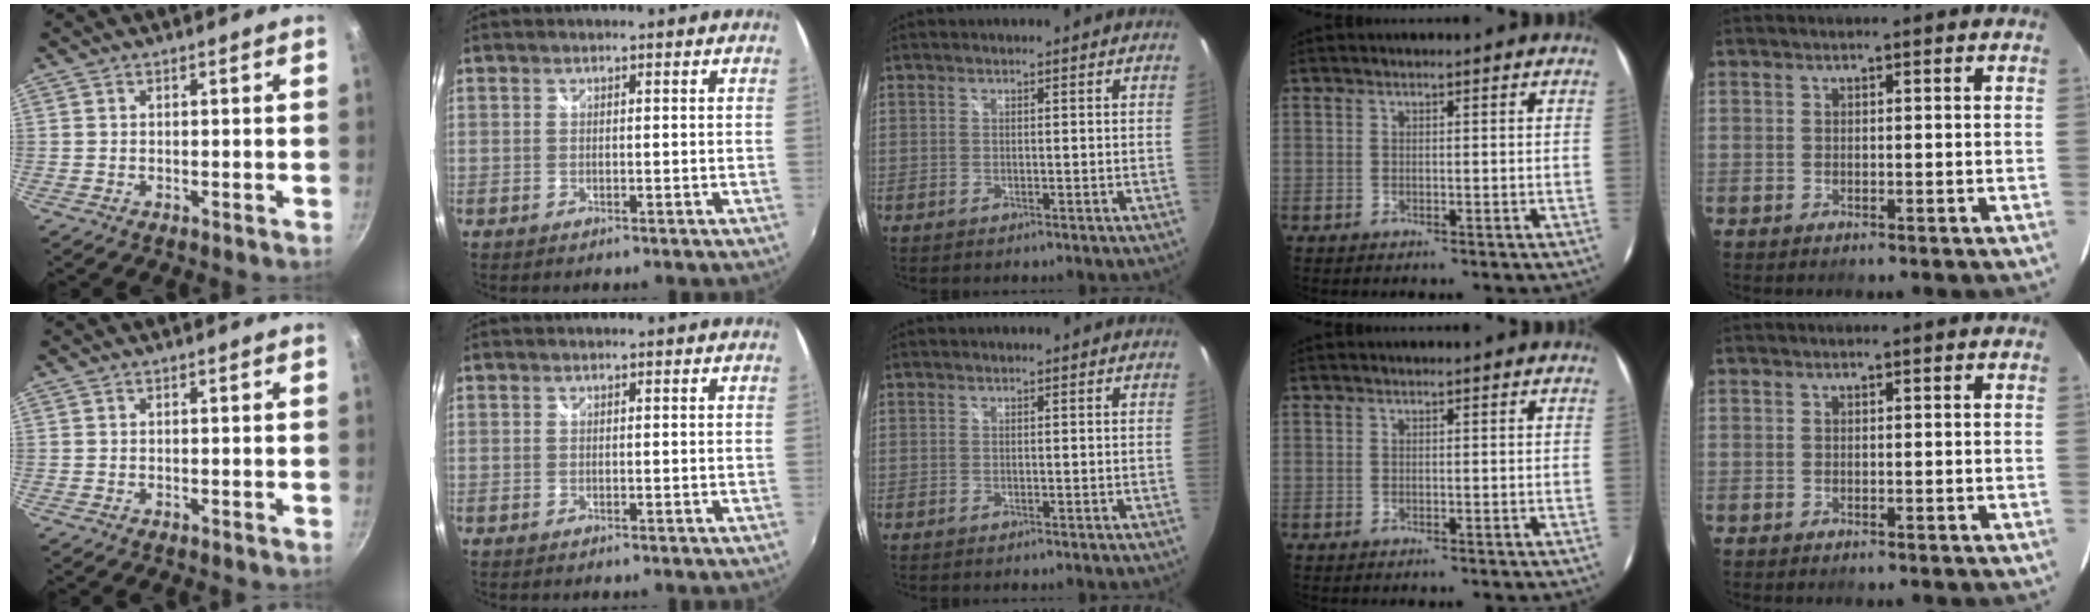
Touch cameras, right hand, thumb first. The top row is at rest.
{}